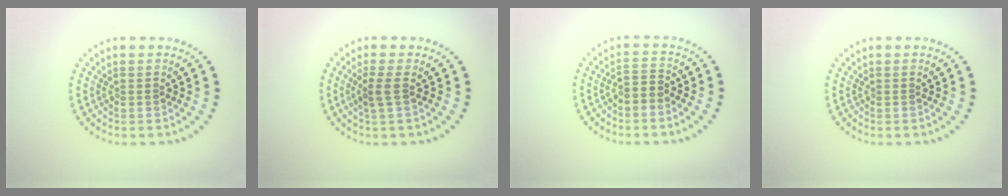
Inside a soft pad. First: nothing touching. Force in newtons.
{"total": 1.5, "press": 1.3, "slide": 0.8}
{"total": 1.8, "press": 1.5, "slide": 1.1}
{"total": 0.0}